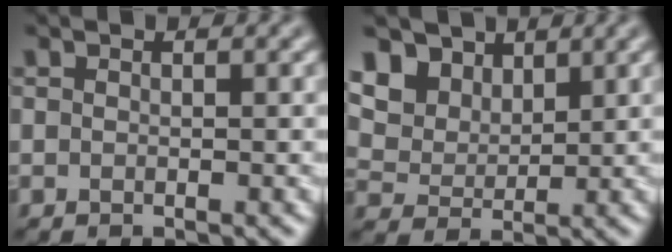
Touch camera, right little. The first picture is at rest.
{"total": 7.6, "force": [4.5, 5.2, 3.2], "torque": [-0.101, 0.007, 0.084]}